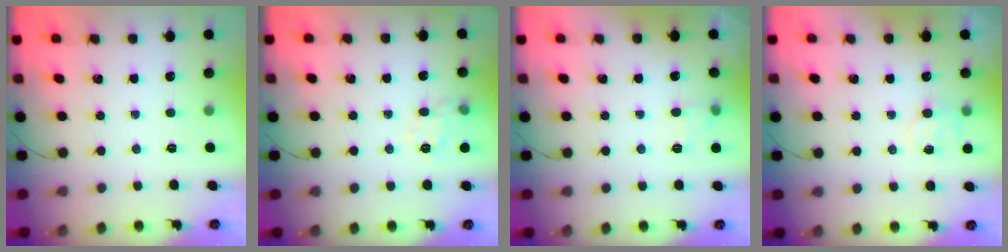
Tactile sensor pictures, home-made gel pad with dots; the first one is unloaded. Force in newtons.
{"total": 8.4, "press": 8.3, "slide": 0.9}
{"total": 6.1, "press": 5.9, "slide": 1.8}
{"total": 6.1, "press": 6.0, "slide": 1.2}